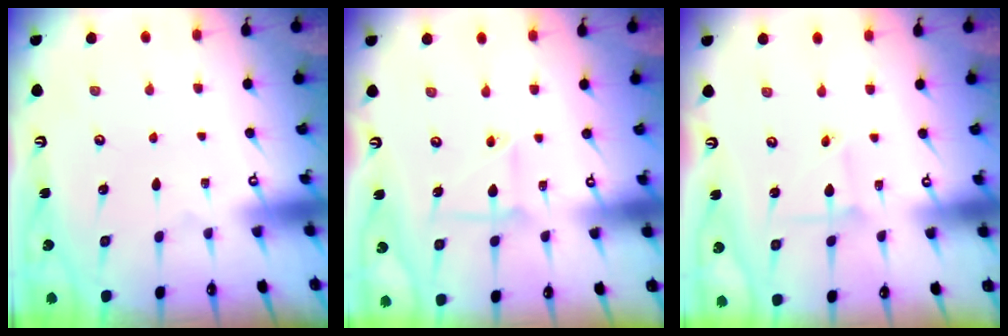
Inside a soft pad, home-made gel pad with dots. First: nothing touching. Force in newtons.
{"total": 5.7, "press": 5.6, "slide": 1.1}
{"total": 2.1, "press": 2.1, "slide": 0.2}